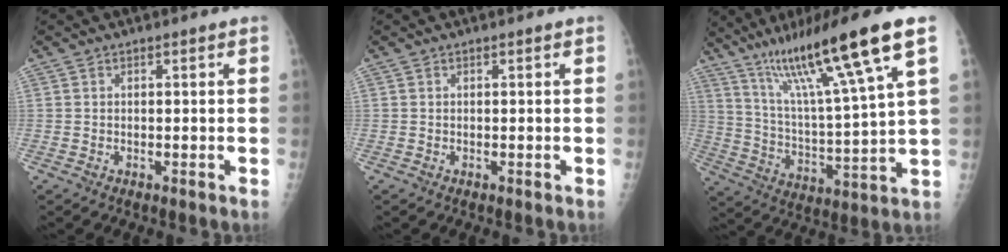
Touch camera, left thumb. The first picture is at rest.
{"total": 0.0}
{"total": 21.2, "force": [12.0, 1.4, 17.4], "torque": [-0.285, -0.031, 0.206]}